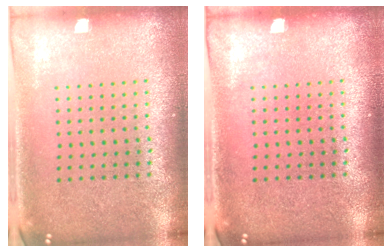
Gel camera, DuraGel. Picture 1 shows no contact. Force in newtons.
{"total": 0.0}